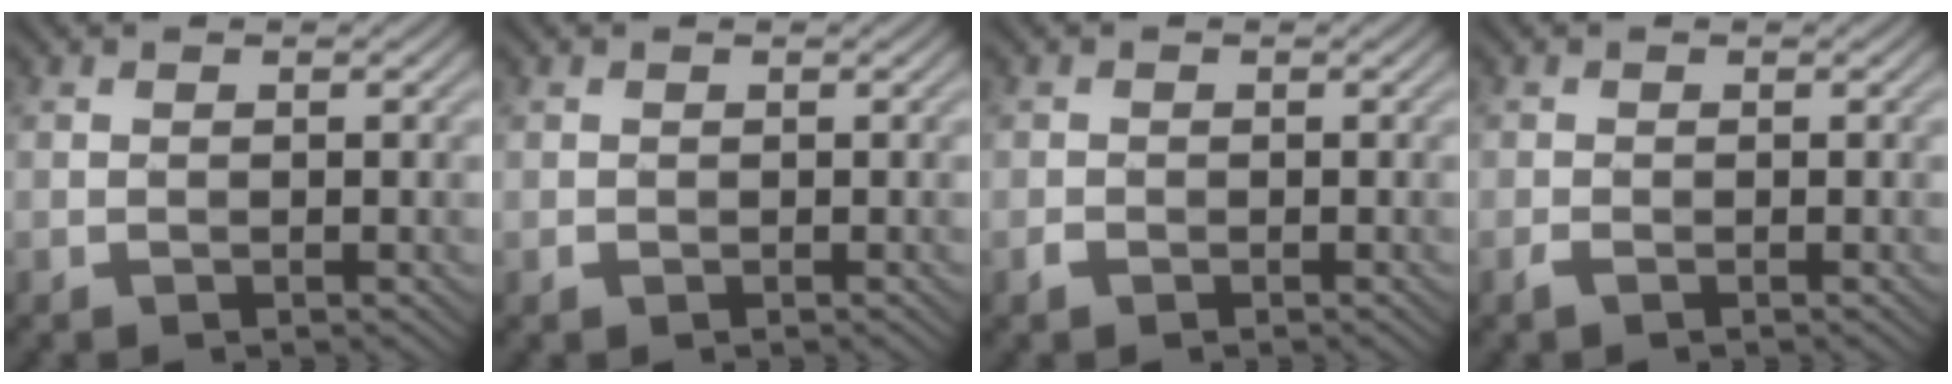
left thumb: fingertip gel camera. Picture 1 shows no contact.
{"total": 1.1, "force": [0.1, 1.1, 0.0], "torque": [-0.003, -0.001, -0.001]}
{"total": 1.5, "force": [-0.6, 1.3, 0.1], "torque": [-0.002, 0.001, -0.018]}
{"total": 1.1, "force": [-0.7, 0.7, 0.6], "torque": [-0.013, 0.003, -0.018]}